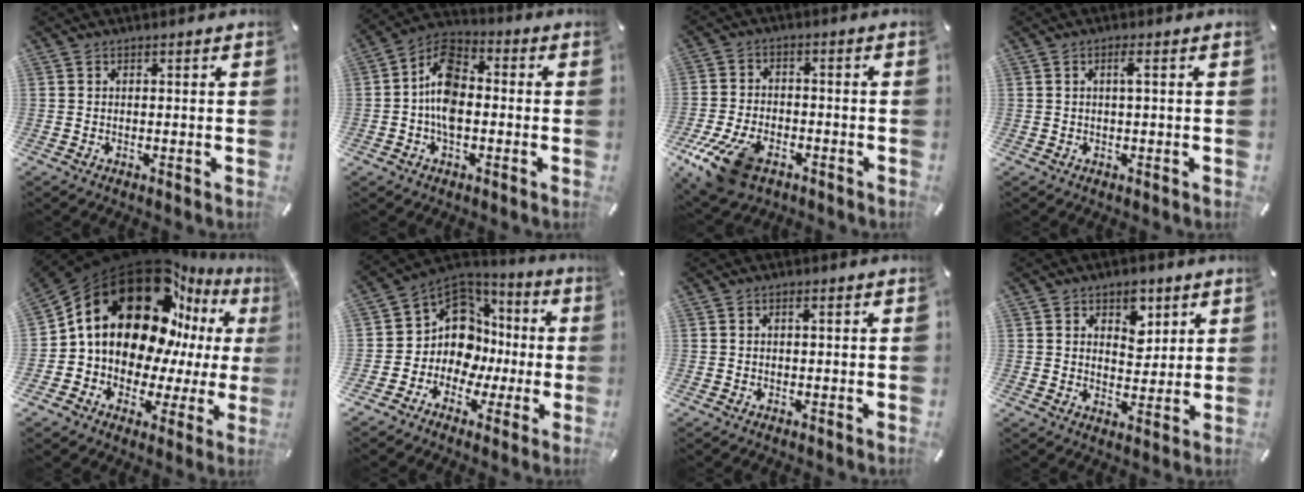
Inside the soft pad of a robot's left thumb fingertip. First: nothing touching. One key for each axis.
{"total": 10.0, "fx": -1.8, "fy": 6.2, "fz": 7.6, "tx": -0.150, "ty": 0.013, "tz": -0.033}
{"total": 13.0, "fx": -7.3, "fy": 7.5, "fz": 7.8, "tx": -0.166, "ty": 0.028, "tz": -0.129}
{"total": 2.2, "fx": 0.4, "fy": 0.3, "fz": 2.2, "tx": -0.042, "ty": 0.002, "tz": 0.005}
{"total": 23.2, "fx": 9.8, "fy": 15.9, "fz": 13.8, "tx": -0.239, "ty": -0.082, "tz": 0.182}
{"total": 13.5, "fx": 0.1, "fy": 12.1, "fz": 6.1, "tx": -0.139, "ty": -0.024, "tz": 0.012}
{"total": 1.1, "fx": 0.3, "fy": 0.6, "fz": 0.9, "tx": -0.019, "ty": 0.006, "tz": 0.003}
{"total": 6.4, "fx": 3.4, "fy": 4.8, "fz": 2.5, "tx": -0.010, "ty": -0.020, "tz": 0.052}